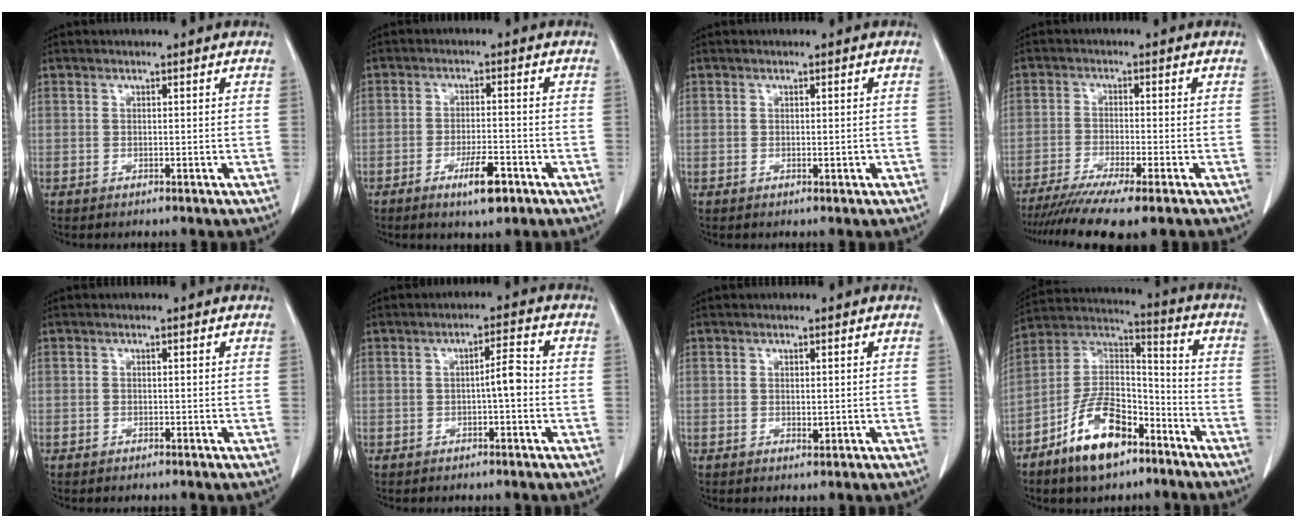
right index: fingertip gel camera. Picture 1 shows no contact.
{"total": 5.5, "force": [-3.0, 1.1, 4.5], "torque": [-0.081, -0.004, -0.047]}
{"total": 0.7, "force": [-0.2, 0.2, 0.7], "torque": [-0.010, -0.001, 0.002]}
{"total": 11.8, "force": [-9.2, 0.5, 7.3], "torque": [-0.112, -0.024, -0.143]}
{"total": 0.0}
{"total": 3.5, "force": [-0.6, 0.5, 3.5], "torque": [-0.050, 0.008, -0.010]}
{"total": 0.9, "force": [0.0, 0.4, 0.8], "torque": [-0.015, -0.004, 0.002]}
{"total": 14.0, "force": [-8.4, 6.2, 9.4], "torque": [-0.178, 0.013, -0.151]}